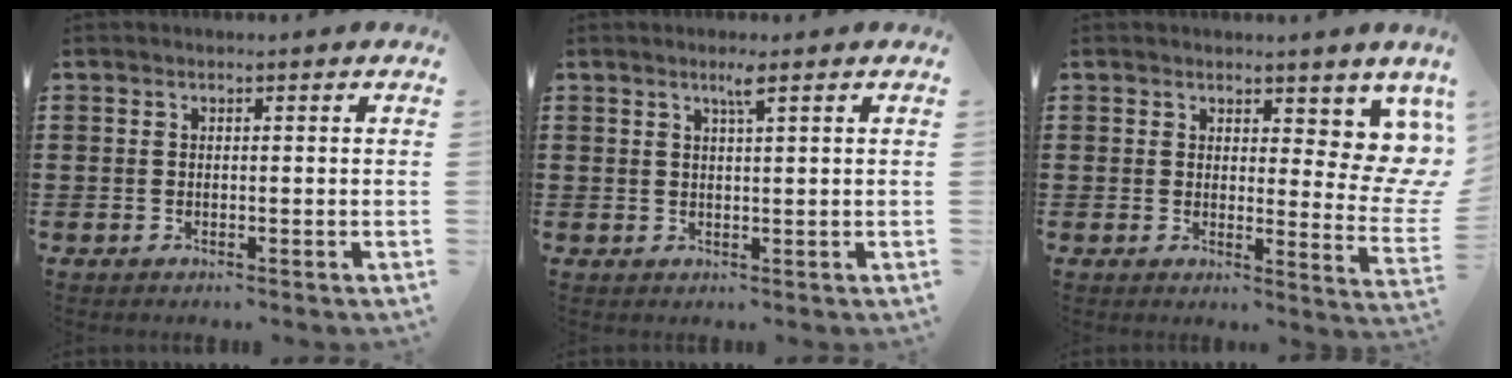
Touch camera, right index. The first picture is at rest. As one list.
[{"total": 2.2, "force": [1.3, -0.1, 1.7], "torque": [-0.034, -0.001, 0.021]}, {"total": 6.2, "force": [4.3, 2.8, 3.6], "torque": [-0.046, -0.026, 0.072]}]